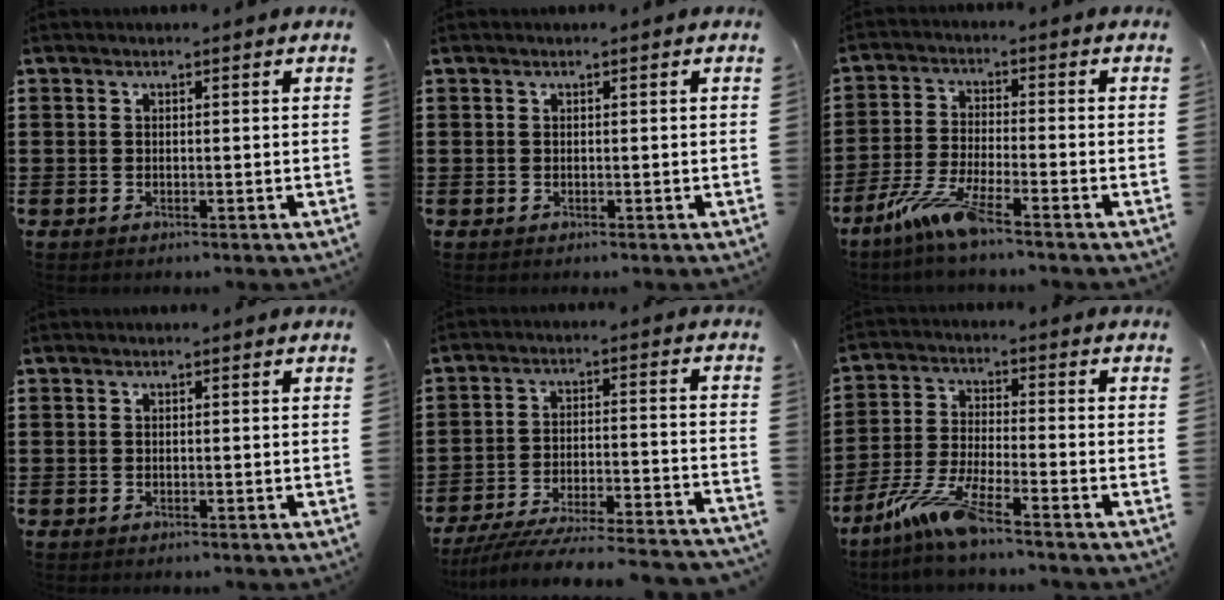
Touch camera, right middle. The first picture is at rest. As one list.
[{"total": 0.0}, {"total": 7.2, "force": [-5.2, 0.2, 4.9], "torque": [-0.118, -0.021, -0.103]}, {"total": 0.0}, {"total": 6.4, "force": [-6.0, -0.3, 2.2], "torque": [-0.039, -0.006, -0.120]}, {"total": 8.5, "force": [-6.4, 0.1, 5.7], "torque": [-0.138, -0.024, -0.131]}]